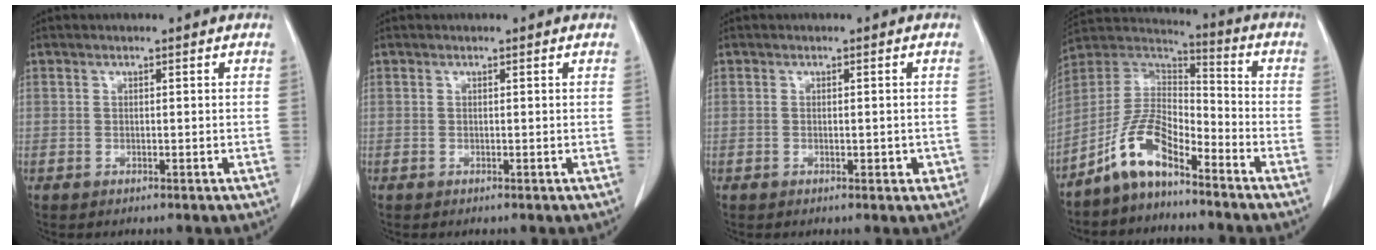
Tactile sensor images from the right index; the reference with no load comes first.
{"total": 0.0}
{"total": 1.5, "force": [-0.3, 0.9, 1.2], "torque": [-0.011, 0.001, 0.002]}
{"total": 9.6, "force": [-6.8, 3.5, 5.9], "torque": [-0.134, 0.025, -0.132]}